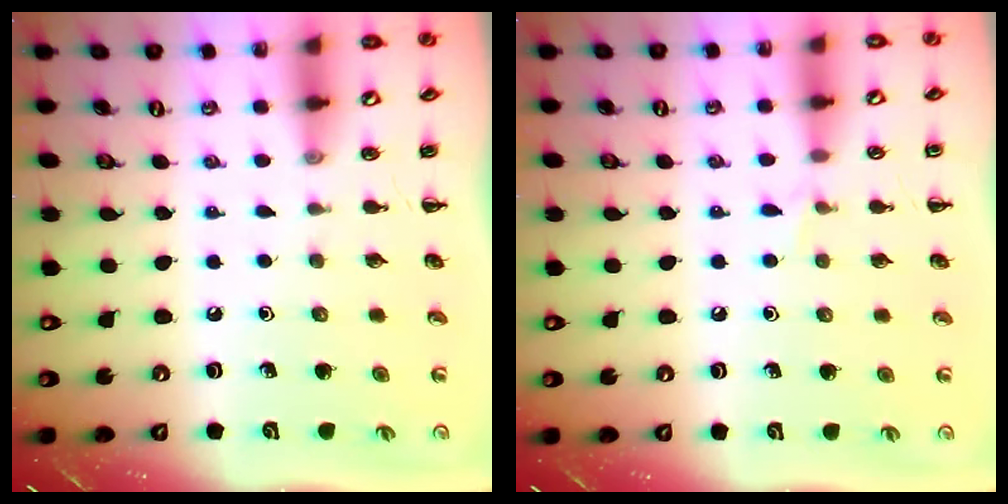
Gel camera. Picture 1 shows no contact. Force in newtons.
{"total": 4.1, "press": 4.0, "slide": 1.0}